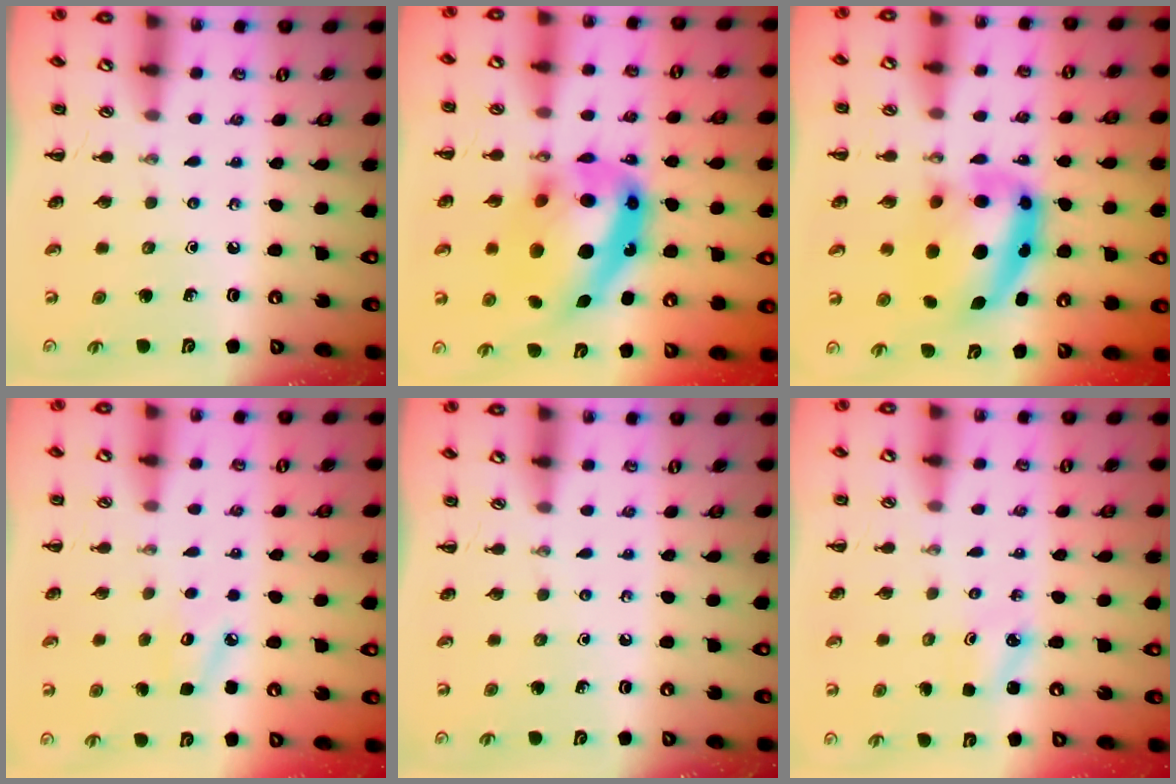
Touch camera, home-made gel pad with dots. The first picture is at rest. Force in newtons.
{"total": 22.5, "press": 21.8, "slide": 5.5}
{"total": 11.7, "press": 11.3, "slide": 2.8}
{"total": 5.2, "press": 5.0, "slide": 1.5}
{"total": 0.0}
{"total": 2.0, "press": 2.0, "slide": 0.5}